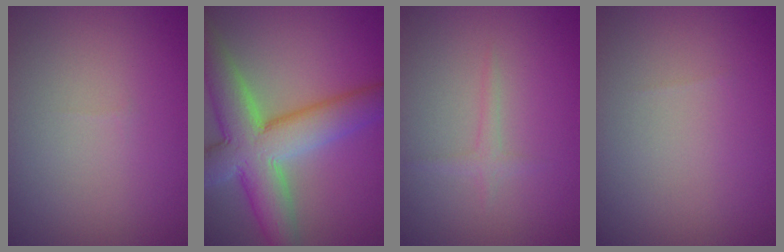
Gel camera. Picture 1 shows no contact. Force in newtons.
{"total": 9.7, "press": 9.6, "slide": 0.7}
{"total": 1.1, "press": 1.1, "slide": 0.0}
{"total": 0.0}